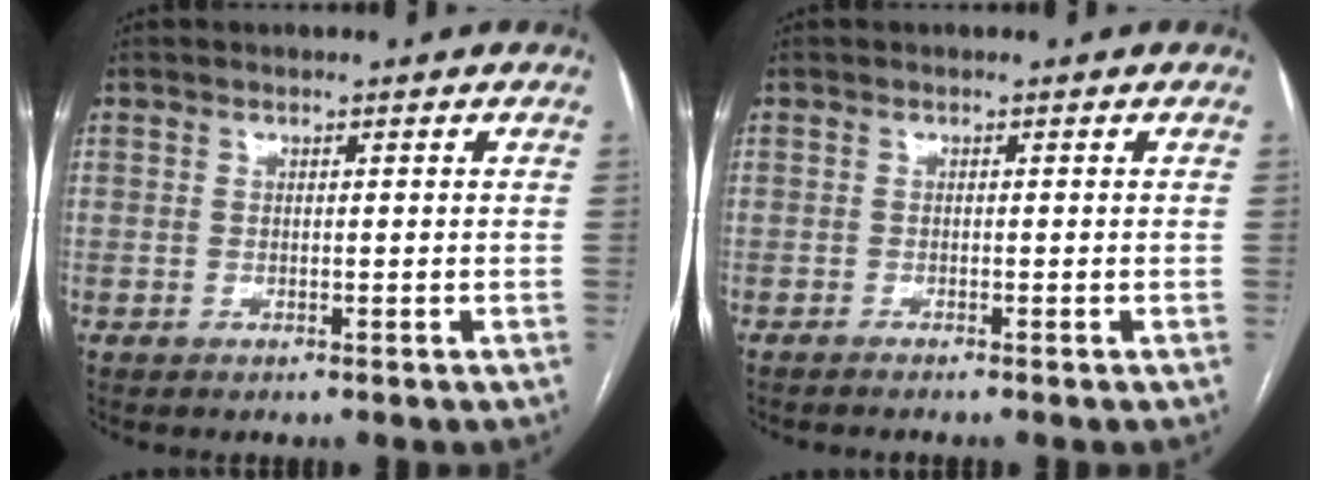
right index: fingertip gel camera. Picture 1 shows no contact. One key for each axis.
{"total": 1.4, "fx": -1.3, "fy": -0.3, "fz": 0.6, "tx": -0.005, "ty": 0.002, "tz": -0.017}